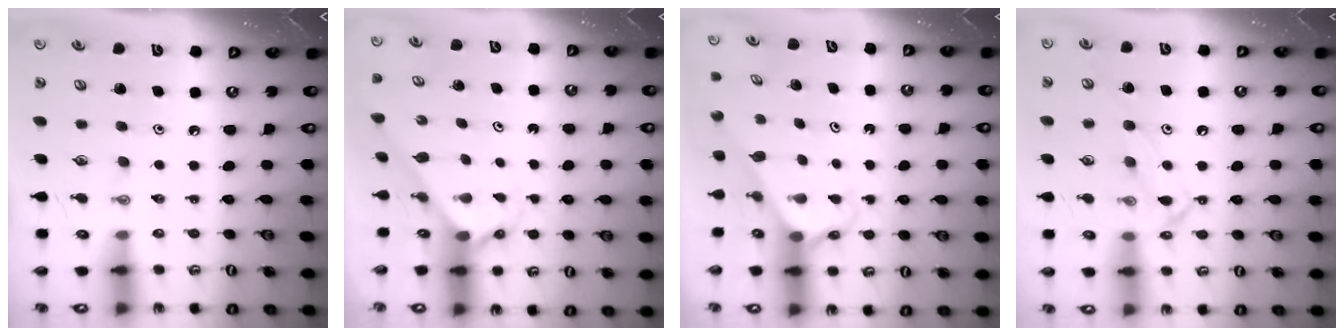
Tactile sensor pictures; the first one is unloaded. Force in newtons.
{"total": 2.4, "press": 2.4, "slide": 0.2}
{"total": 2.5, "press": 2.5, "slide": 0.2}
{"total": 12.0, "press": 12.0, "slide": 0.8}